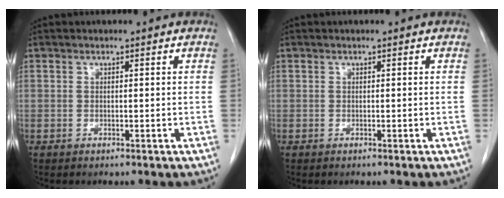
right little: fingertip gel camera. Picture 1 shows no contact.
{"total": 0.0}